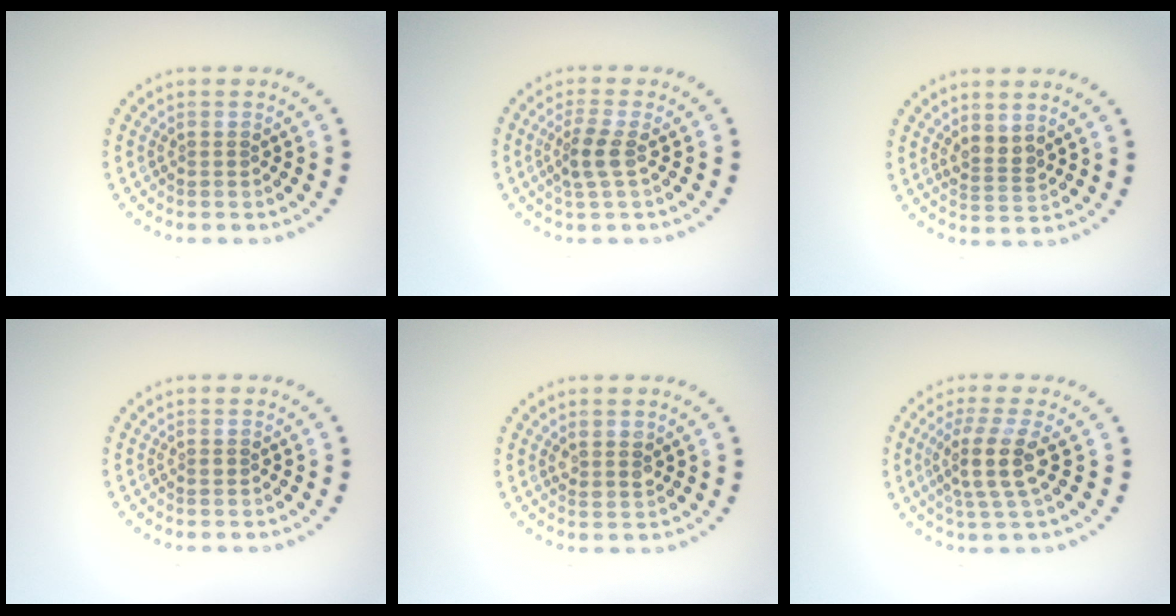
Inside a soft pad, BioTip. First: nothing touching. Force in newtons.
{"total": 2.2, "press": 2.0, "slide": 1.0}
{"total": 1.9, "press": 1.6, "slide": 1.0}
{"total": 0.6, "press": 0.6, "slide": 0.1}
{"total": 1.7, "press": 1.5, "slide": 0.8}
{"total": 3.8, "press": 3.1, "slide": 2.2}